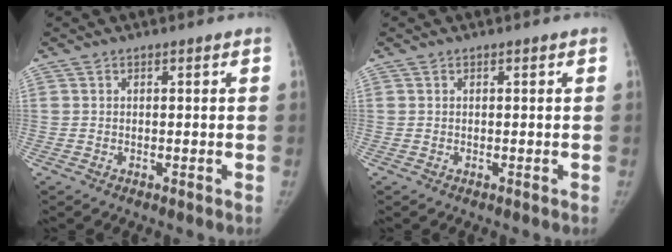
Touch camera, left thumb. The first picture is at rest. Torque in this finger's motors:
{"motor_torque": [0.12, -0.02, 0.17, -0.03, 0.03]}